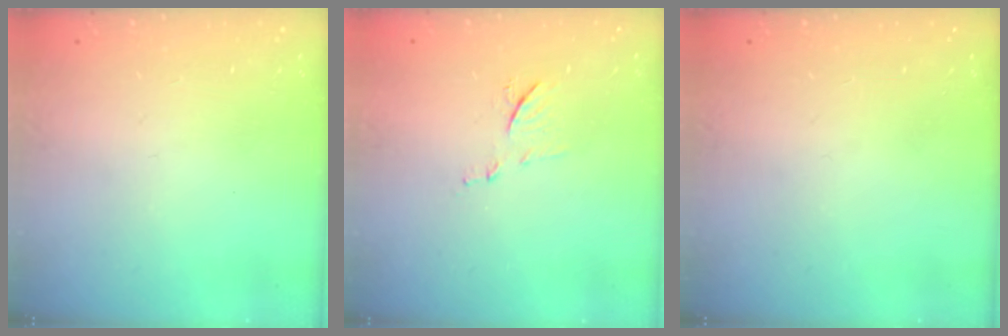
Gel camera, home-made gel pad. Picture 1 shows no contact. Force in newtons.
{"total": 7.2, "press": 7.1, "slide": 0.5}
{"total": 0.0}